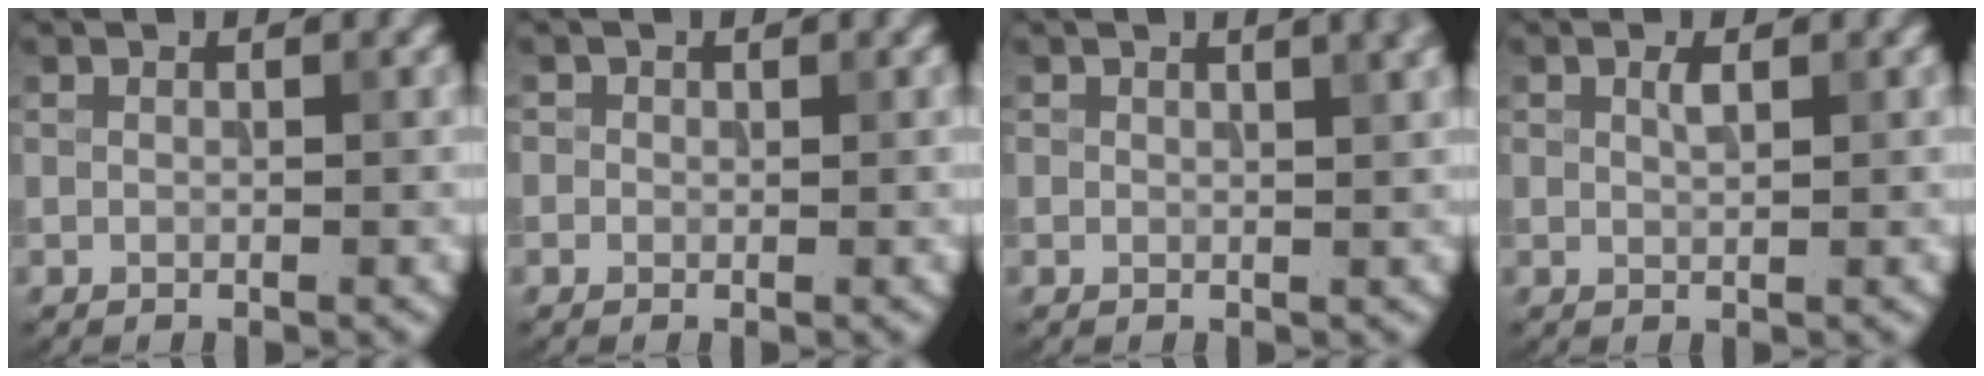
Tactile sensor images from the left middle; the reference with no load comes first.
{"total": 0.6, "force": [0.1, 0.6, 0.0], "torque": [0.004, -0.005, -0.002]}
{"total": 3.1, "force": [1.5, 1.2, 2.4], "torque": [-0.013, 0.004, 0.014]}
{"total": 1.0, "force": [0.4, 0.4, 0.8], "torque": [-0.018, -0.001, 0.009]}